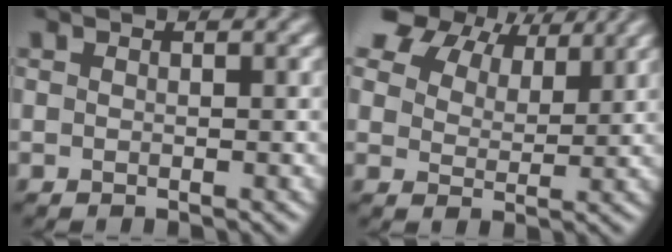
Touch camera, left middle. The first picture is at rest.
{"total": 7.6, "force": [6.0, 3.4, 3.1], "torque": [-0.067, 0.016, 0.099]}